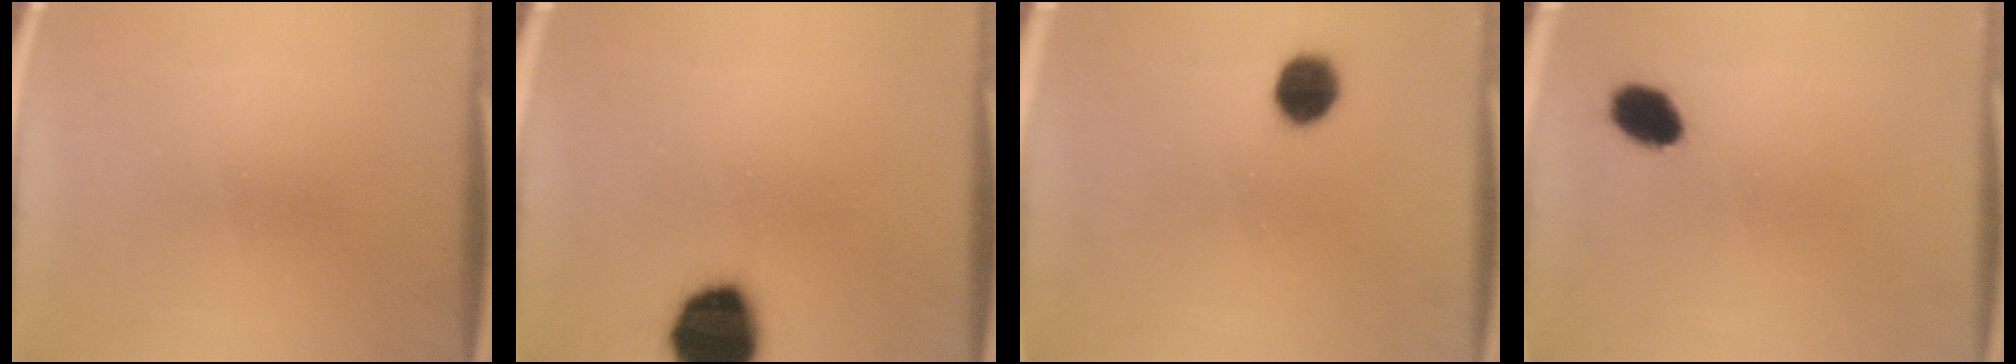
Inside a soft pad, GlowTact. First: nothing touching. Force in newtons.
{"total": 15.9}
{"total": 6.3}
{"total": 5.5}